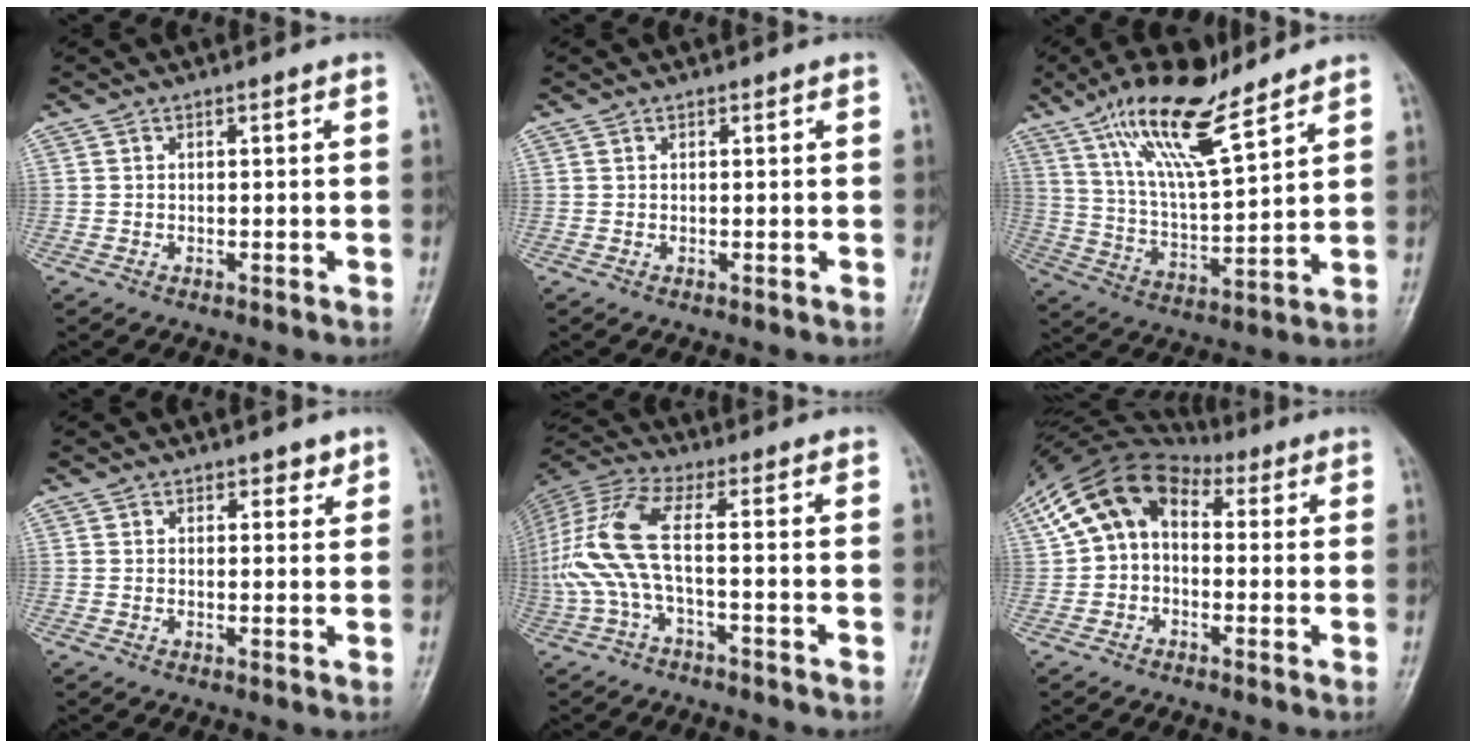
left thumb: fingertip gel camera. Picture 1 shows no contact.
{"total": 0.0}
{"total": 15.7, "force": [10.6, 4.1, 10.8], "torque": [-0.185, -0.047, 0.203]}
{"total": 2.3, "force": [1.6, 1.4, 0.8], "torque": [0.009, -0.008, 0.019]}
{"total": 11.5, "force": [-1.5, 2.9, 11.0], "torque": [-0.278, 0.040, -0.038]}
{"total": 12.9, "force": [2.5, 9.2, 8.8], "torque": [-0.154, 0.046, 0.033]}